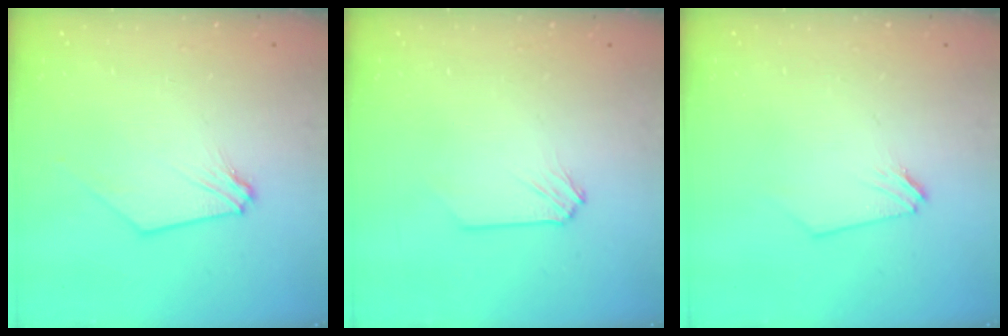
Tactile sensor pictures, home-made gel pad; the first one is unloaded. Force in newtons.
{"total": 0.0}
{"total": 0.0}